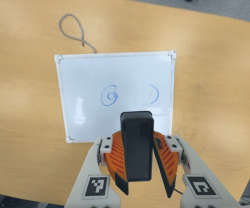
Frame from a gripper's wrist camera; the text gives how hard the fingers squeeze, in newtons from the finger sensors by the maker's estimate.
{"total": 7.8, "left": 8.6, "right": 7.0}